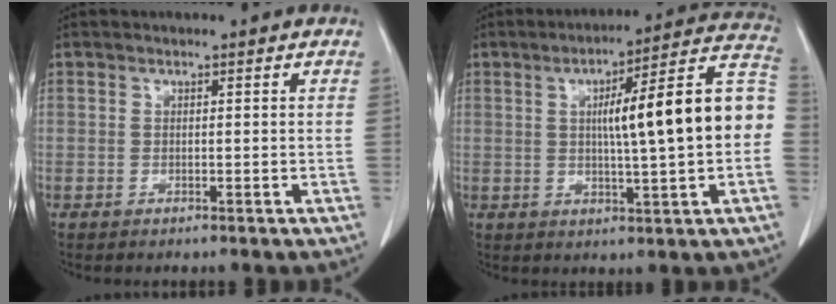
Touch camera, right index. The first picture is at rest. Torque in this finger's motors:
{"motor_torque": [1.44, -0.70, 0.55, 0.18]}